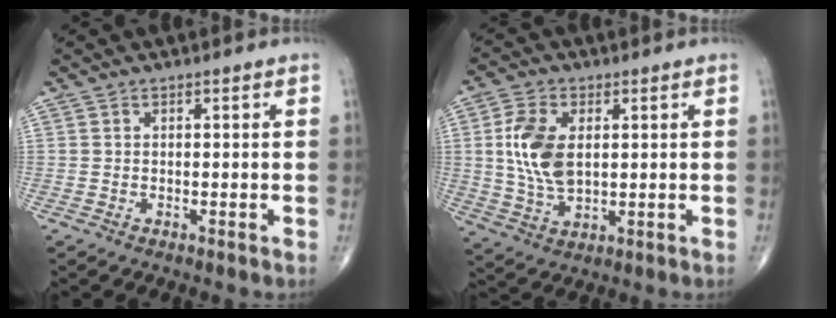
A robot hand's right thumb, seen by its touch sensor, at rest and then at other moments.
{"total": 8.0, "force": [1.2, 4.4, 6.6], "torque": [-0.138, -0.007, 0.027]}